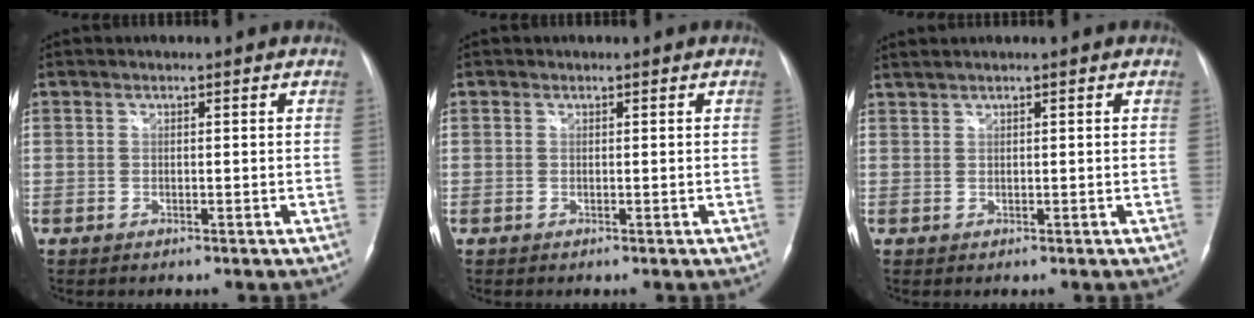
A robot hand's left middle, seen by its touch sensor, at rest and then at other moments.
{"total": 0.5, "force": [0.1, 0.5, 0.1], "torque": [0.002, 0.003, 0.000]}
{"total": 1.4, "force": [1.3, -0.1, 0.5], "torque": [-0.014, 0.012, 0.030]}